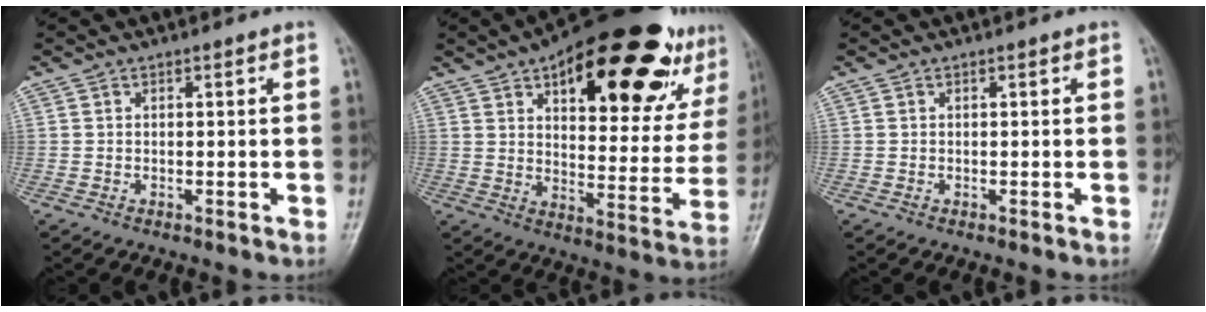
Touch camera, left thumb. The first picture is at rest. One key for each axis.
{"total": 30.0, "fx": 16.8, "fy": 12.4, "fz": 21.6, "tx": -0.264, "ty": -0.027, "tz": 0.240}
{"total": 0.0}